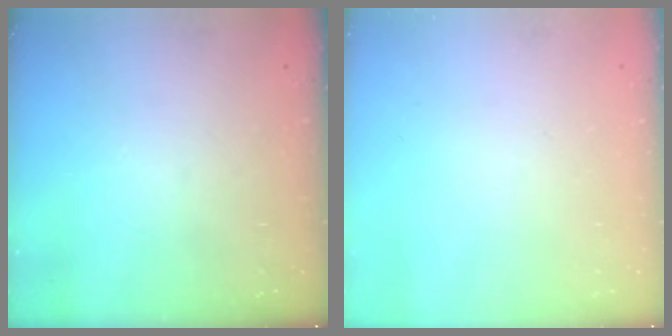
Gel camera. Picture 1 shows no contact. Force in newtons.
{"total": 0.0}